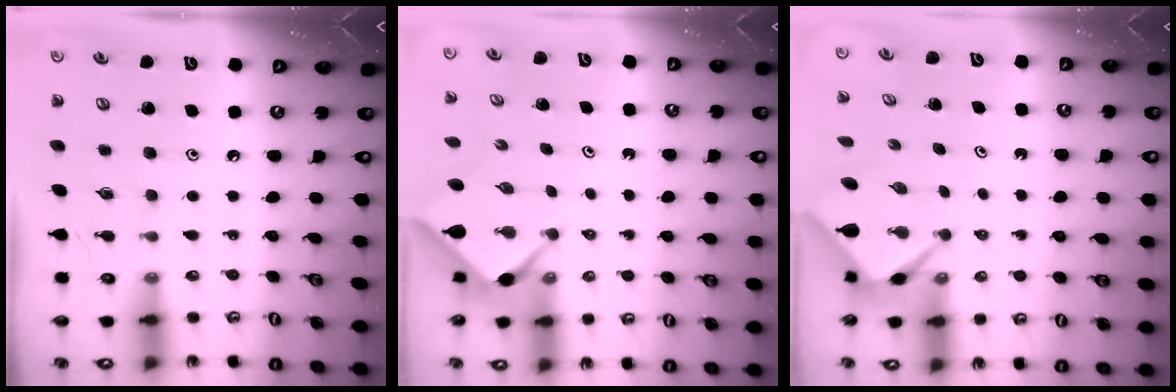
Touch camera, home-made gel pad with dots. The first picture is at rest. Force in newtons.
{"total": 2.3, "press": 2.3, "slide": 0.3}
{"total": 2.7, "press": 2.7, "slide": 0.2}